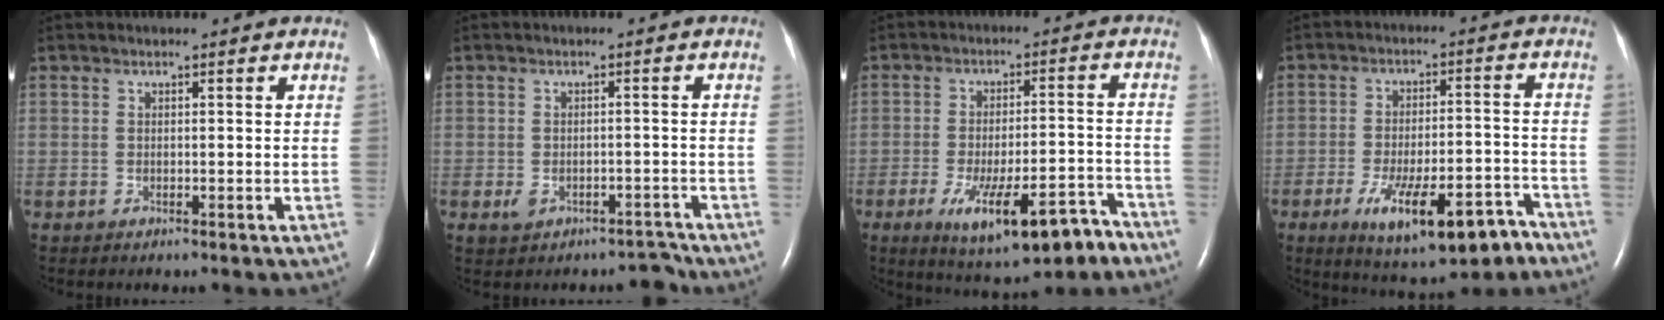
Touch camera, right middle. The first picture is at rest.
{"total": 3.1, "force": [-2.2, 1.9, 1.2], "torque": [-0.019, 0.012, -0.025]}
{"total": 13.4, "force": [-8.1, 3.1, 10.2], "torque": [-0.155, 0.001, -0.115]}
{"total": 13.9, "force": [-8.3, 3.9, 10.4], "torque": [-0.161, 0.003, -0.118]}